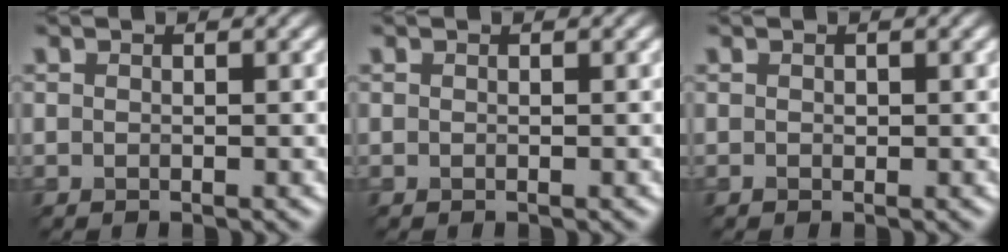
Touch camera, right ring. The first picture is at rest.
{"total": 0.0}
{"total": 0.0}